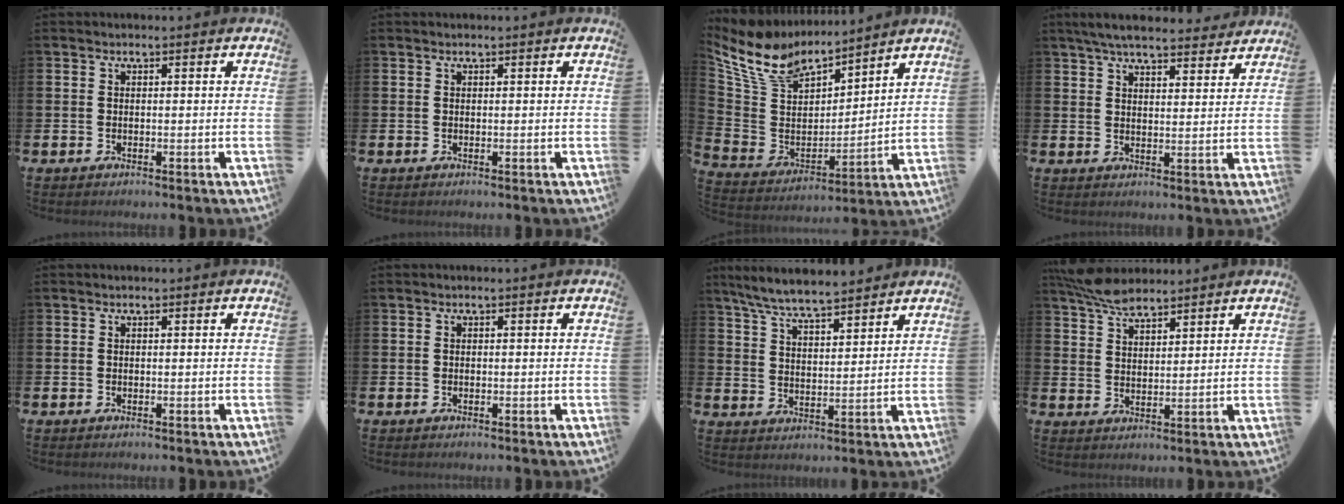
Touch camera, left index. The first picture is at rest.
{"total": 0.0}
{"total": 10.0, "force": [8.6, 4.2, 2.9], "torque": [-0.106, -0.054, 0.156]}
{"total": 5.9, "force": [5.6, 1.0, 1.7], "torque": [-0.046, -0.023, 0.100]}
{"total": 0.0}
{"total": 0.0}
{"total": 6.9, "force": [6.6, 0.5, 2.1], "torque": [-0.066, -0.030, 0.120]}
{"total": 5.7, "force": [5.3, 1.4, 1.8], "torque": [-0.044, -0.021, 0.096]}